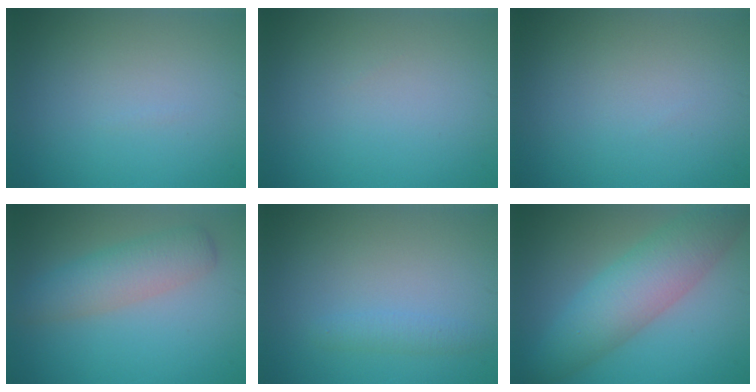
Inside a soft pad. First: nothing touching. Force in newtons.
{"total": 0.0}
{"total": 0.0}
{"total": 4.1, "press": 4.1, "slide": 0.1}
{"total": 1.3, "press": 1.3, "slide": 0.0}
{"total": 7.1, "press": 7.0, "slide": 0.3}